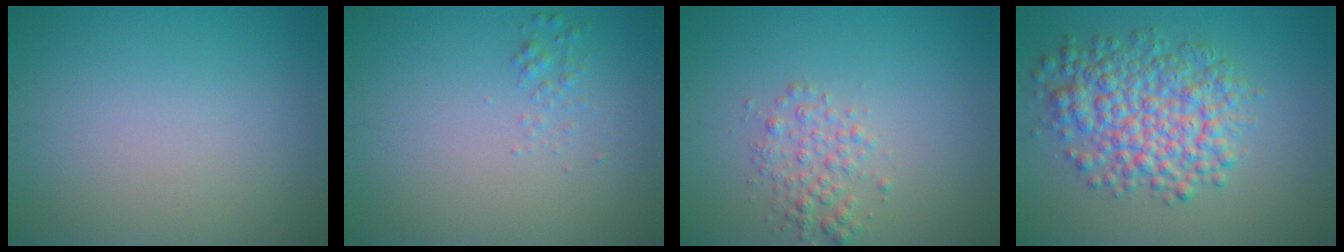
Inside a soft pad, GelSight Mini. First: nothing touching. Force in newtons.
{"total": 1.0, "press": 1.0, "slide": 0.0}
{"total": 2.2, "press": 2.2, "slide": 0.0}
{"total": 7.2, "press": 7.2, "slide": 0.1}